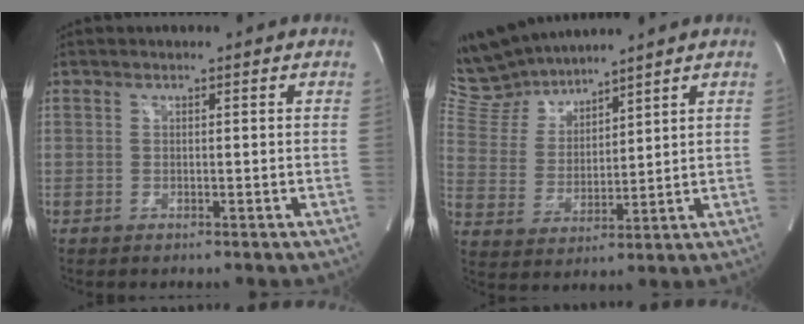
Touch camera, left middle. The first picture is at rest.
{"total": 8.9, "force": [8.8, 1.3, 0.8], "torque": [-0.038, 0.015, 0.193]}